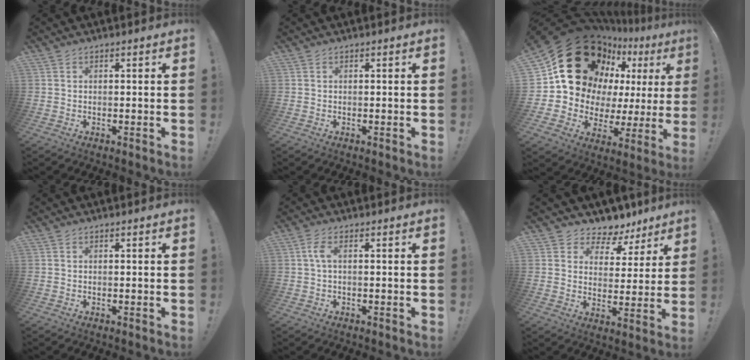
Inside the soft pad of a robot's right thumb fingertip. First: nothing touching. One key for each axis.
{"total": 0.0}
{"total": 25.2, "fx": 11.2, "fy": 16.1, "fz": 15.8, "tx": -0.241, "ty": -0.071, "tz": 0.240}
{"total": 0.0}
{"total": 3.2, "fx": 0.3, "fy": 1.0, "fz": 3.0, "tx": -0.069, "ty": 0.002, "tz": 0.003}
{"total": 6.8, "fx": 5.2, "fy": 4.3, "fz": 1.1, "tx": -0.013, "ty": -0.053, "tz": 0.097}